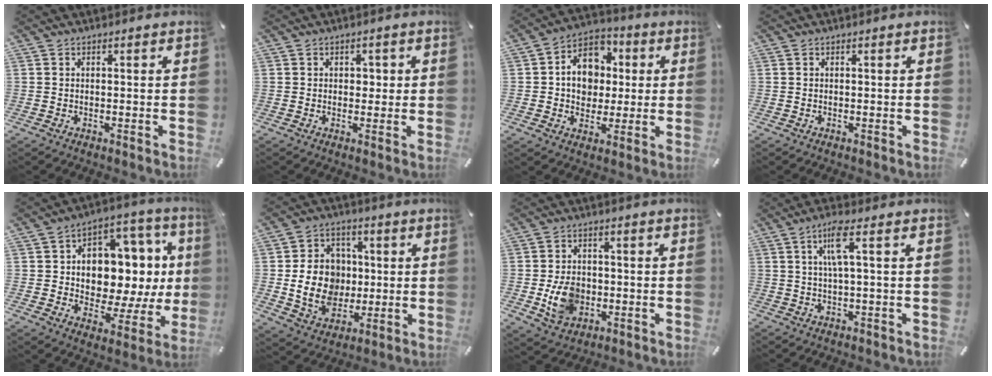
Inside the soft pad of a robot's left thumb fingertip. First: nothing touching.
{"total": 1.9, "force": [0.1, 1.7, 0.8], "torque": [-0.002, 0.000, -0.006]}
{"total": 11.3, "force": [-0.1, 9.8, 5.7], "torque": [-0.101, 0.014, -0.003]}
{"total": 0.0}
{"total": 12.7, "force": [1.6, 9.4, 8.3], "torque": [-0.100, -0.034, 0.028]}
{"total": 14.1, "force": [-0.2, 11.9, 7.7], "torque": [-0.154, 0.011, 0.004]}
{"total": 9.0, "force": [-1.6, 7.2, 5.1], "torque": [-0.098, 0.002, -0.028]}
{"total": 6.7, "force": [1.9, 1.0, 6.3], "torque": [-0.127, 0.002, 0.030]}